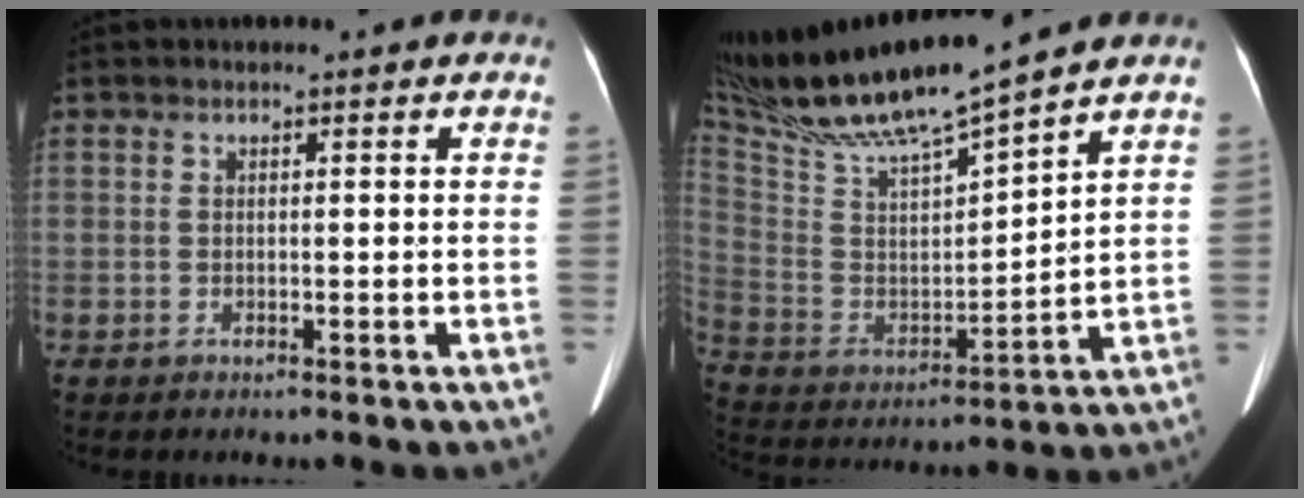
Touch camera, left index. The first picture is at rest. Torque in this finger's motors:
{"motor_torque": [0.17, -0.78, 0.08, 0.04]}